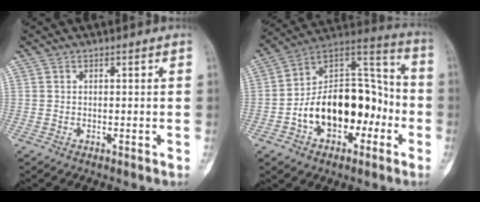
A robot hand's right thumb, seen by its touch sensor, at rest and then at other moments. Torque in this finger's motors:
{"motor_torque": [0.54, 1.60, 0.37, -0.37, 0.13]}